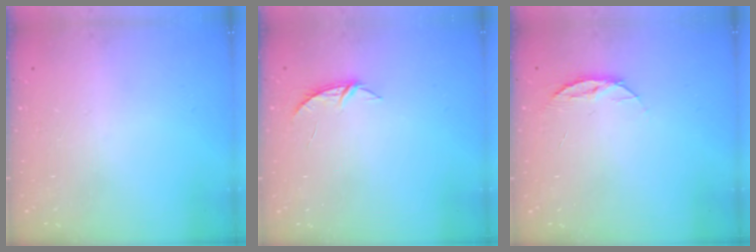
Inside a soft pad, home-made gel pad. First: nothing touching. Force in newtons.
{"total": 4.2, "press": 4.2, "slide": 0.5}
{"total": 4.4, "press": 4.3, "slide": 0.5}